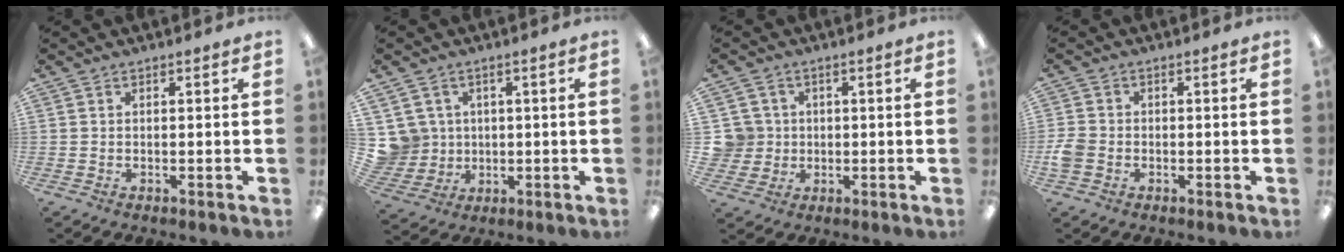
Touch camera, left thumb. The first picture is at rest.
{"total": 6.7, "force": [2.0, 6.4, 0.2], "torque": [-0.024, -0.003, 0.045]}
{"total": 6.9, "force": [0.9, 6.8, 0.9], "torque": [-0.045, 0.009, 0.022]}
{"total": 4.2, "force": [-1.2, 3.3, 2.3], "torque": [-0.040, 0.009, -0.020]}